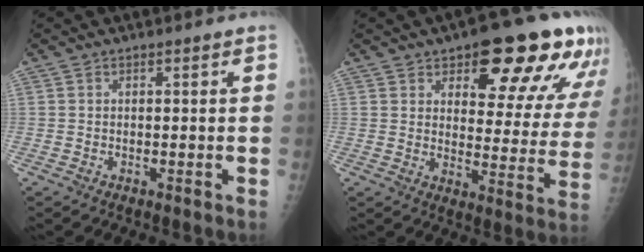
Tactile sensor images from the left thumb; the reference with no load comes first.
{"total": 20.2, "force": [11.6, 8.3, 14.4], "torque": [-0.133, -0.038, 0.158]}